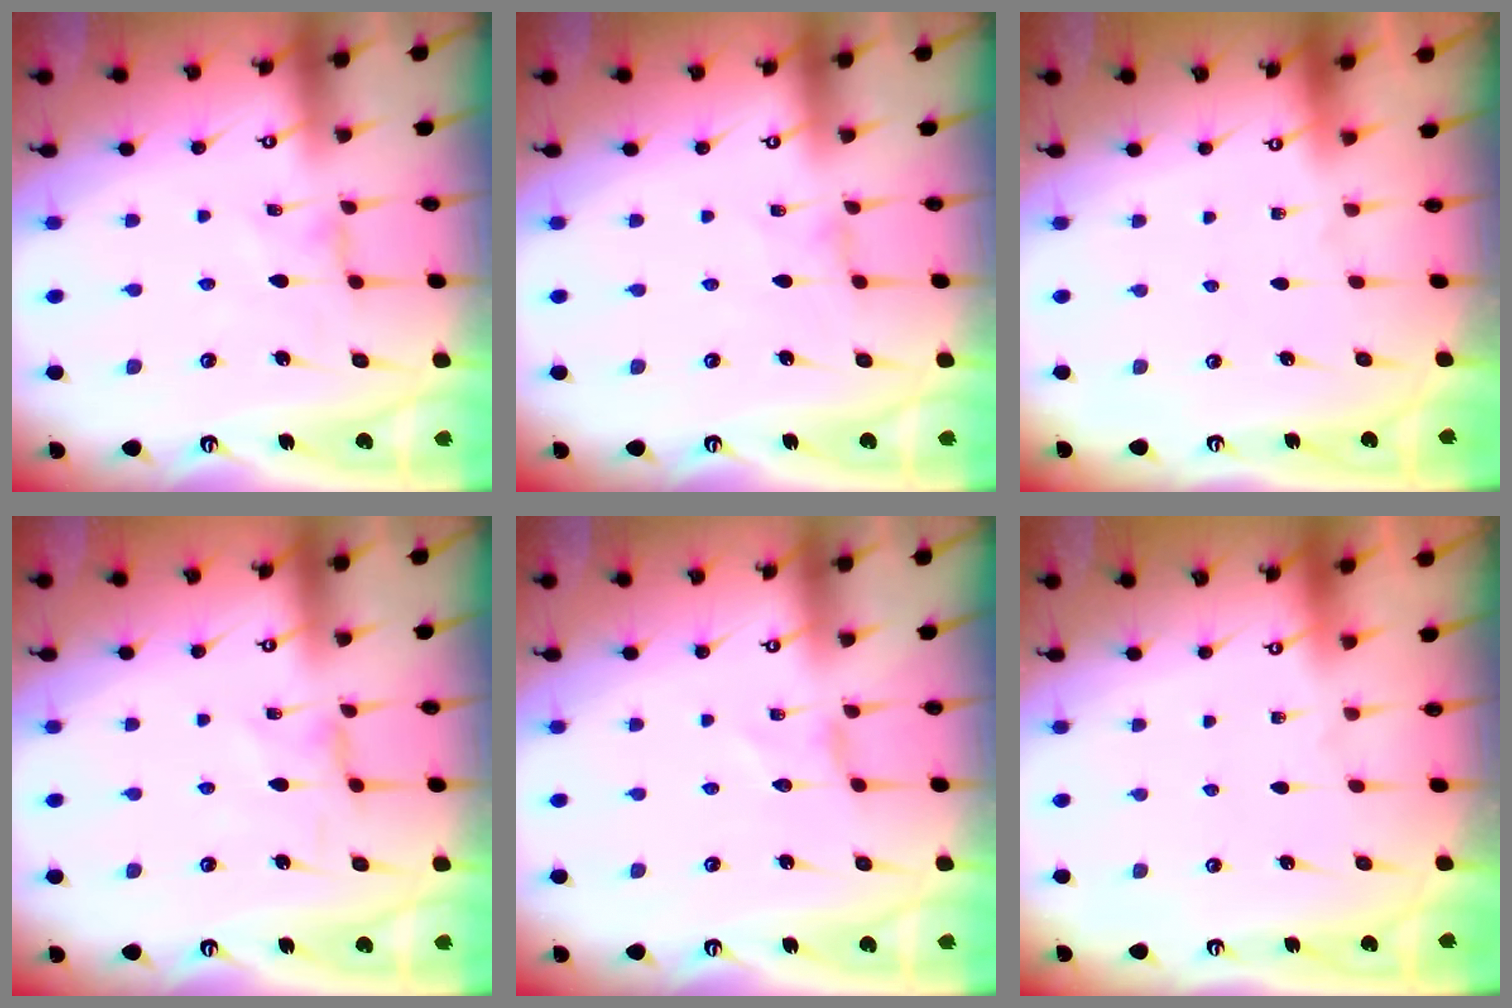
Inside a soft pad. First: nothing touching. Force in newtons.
{"total": 0.0}
{"total": 0.0}
{"total": 0.7, "press": 0.6, "slide": 0.2}
{"total": 0.0}
{"total": 0.0}